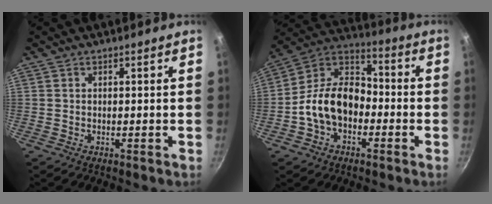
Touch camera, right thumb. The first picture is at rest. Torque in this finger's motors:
{"motor_torque": [0.19, 0.19, 1.21, -0.65, 0.13]}